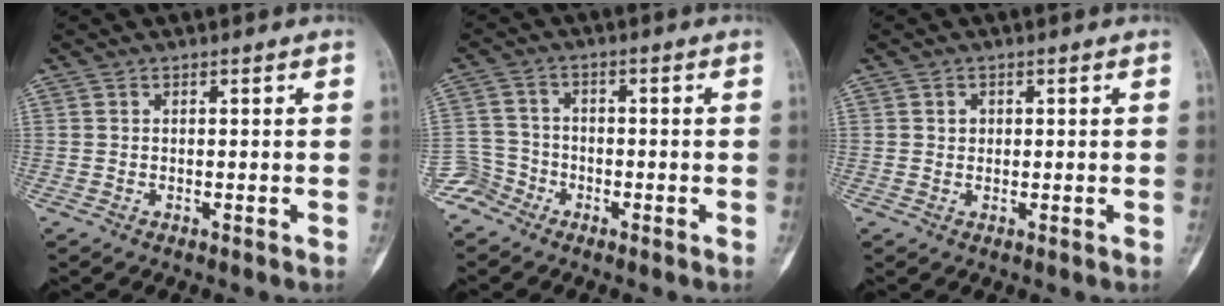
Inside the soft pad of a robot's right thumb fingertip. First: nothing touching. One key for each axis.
{"total": 5.0, "fx": -3.6, "fy": 3.4, "fz": -0.4, "tx": 0.031, "ty": 0.025, "tz": -0.083}
{"total": 1.2, "fx": 0.3, "fy": 1.0, "fz": 0.4, "tx": 0.001, "ty": 0.003, "tz": 0.003}